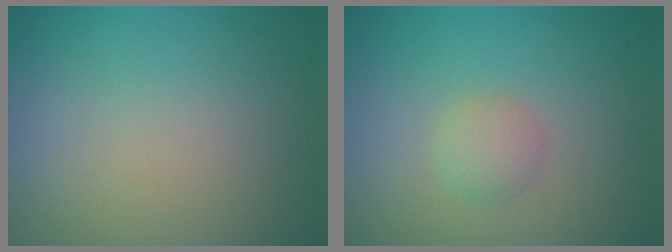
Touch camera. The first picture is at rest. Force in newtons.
{"total": 1.6, "press": 1.6, "slide": 0.1}